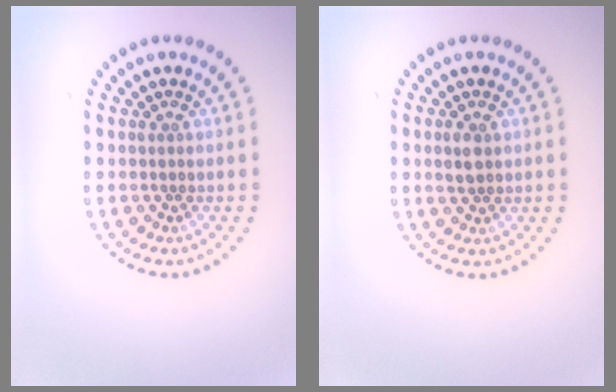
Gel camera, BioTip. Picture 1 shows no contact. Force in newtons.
{"total": 1.7, "press": 1.7, "slide": 0.3}